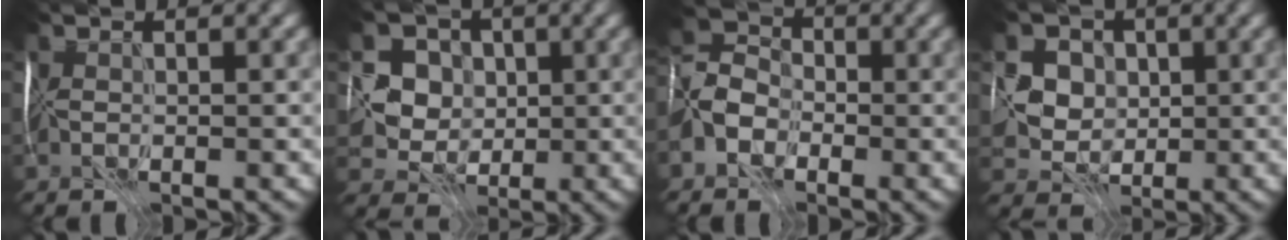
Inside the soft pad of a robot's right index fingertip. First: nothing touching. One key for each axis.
{"total": 3.4, "fx": 0.9, "fy": 3.2, "fz": 0.7, "tx": -0.007, "ty": 0.000, "tz": 0.015}
{"total": 2.7, "fx": -1.6, "fy": 2.1, "fz": 0.7, "tx": -0.013, "ty": 0.012, "tz": -0.039}
{"total": 4.3, "fx": 1.5, "fy": 3.8, "fz": 1.2, "tx": -0.007, "ty": 0.014, "tz": 0.023}